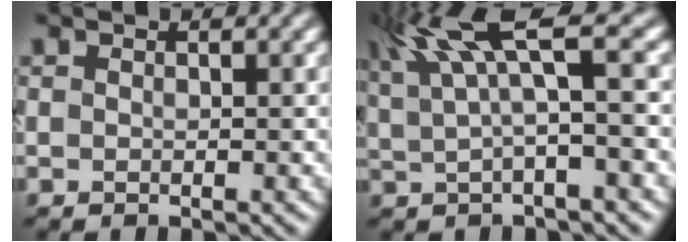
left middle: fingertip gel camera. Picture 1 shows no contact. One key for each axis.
{"total": 6.7, "fx": 3.4, "fy": 1.1, "fz": 5.7, "tx": -0.106, "ty": 0.019, "tz": 0.060}